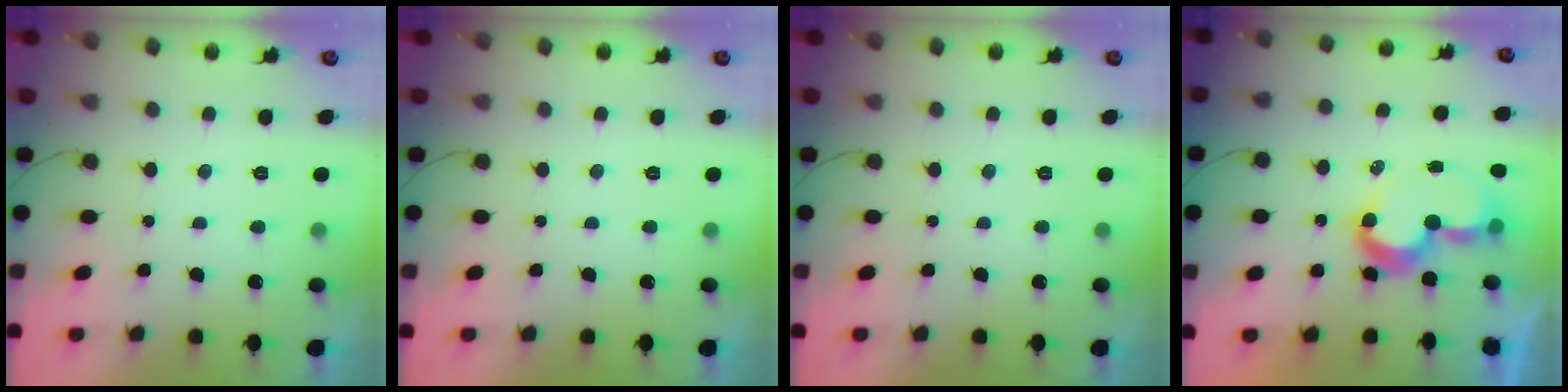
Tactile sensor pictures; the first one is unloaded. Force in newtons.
{"total": 0.0}
{"total": 0.0}
{"total": 9.8, "press": 9.4, "slide": 2.9}